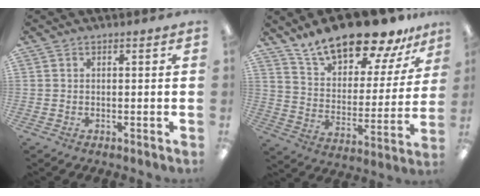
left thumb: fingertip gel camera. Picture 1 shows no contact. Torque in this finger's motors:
{"motor_torque": [1.54, 1.56, 1.43, -1.34, 0.09]}